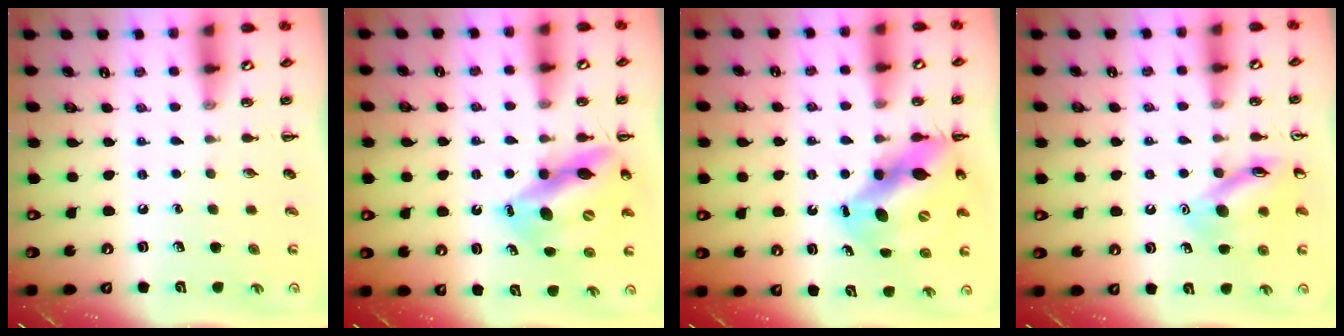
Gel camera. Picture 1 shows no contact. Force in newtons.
{"total": 14.1, "press": 13.4, "slide": 4.4}
{"total": 11.8, "press": 11.4, "slide": 3.1}
{"total": 13.3, "press": 13.3, "slide": 0.9}